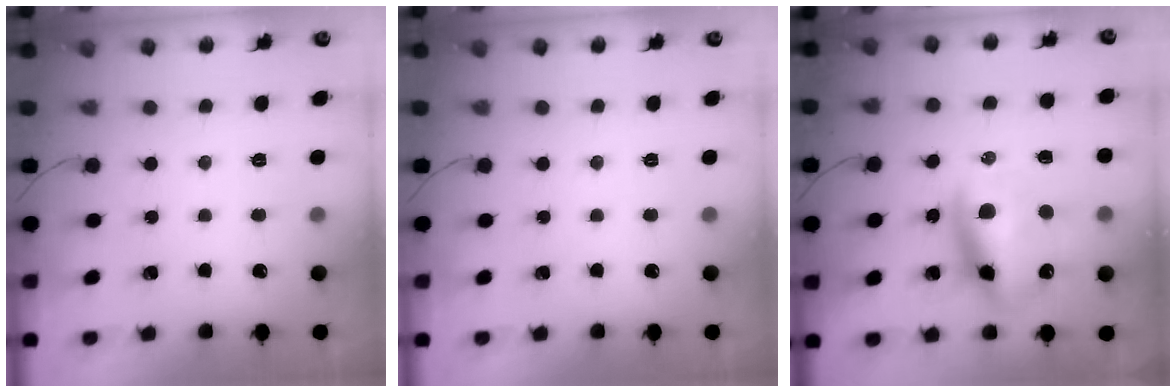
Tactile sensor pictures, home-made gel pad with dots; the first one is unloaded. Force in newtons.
{"total": 0.0}
{"total": 13.0, "press": 12.7, "slide": 3.0}